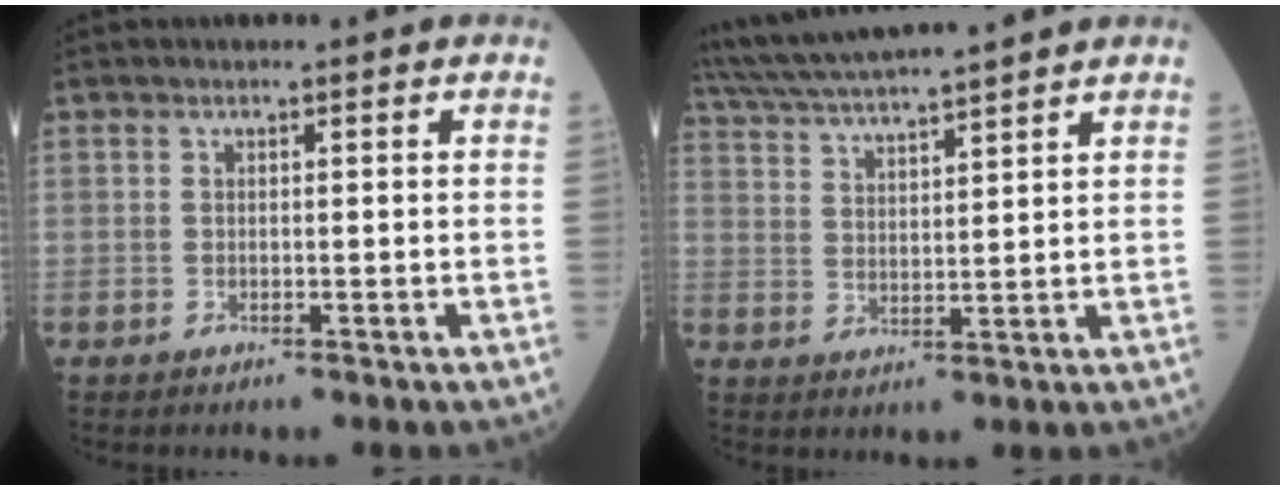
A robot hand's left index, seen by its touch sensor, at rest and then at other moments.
{"total": 13.7, "force": [12.5, -0.4, 5.7], "torque": [-0.115, 0.026, 0.209]}